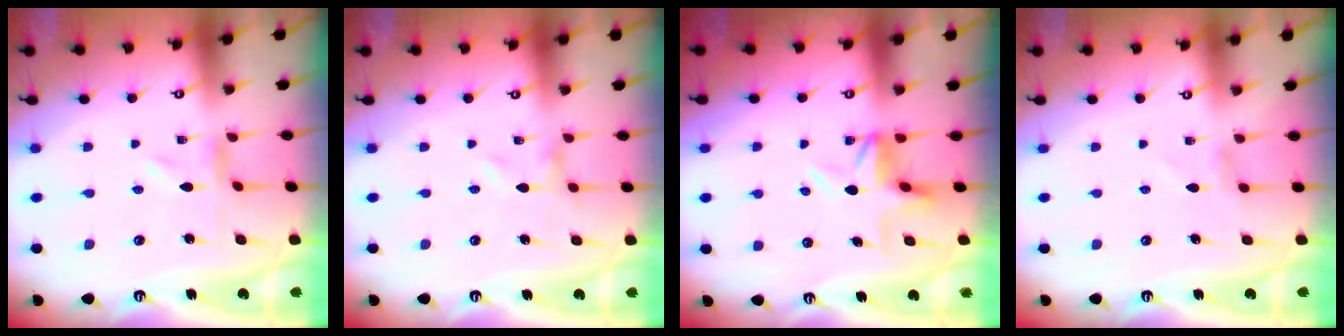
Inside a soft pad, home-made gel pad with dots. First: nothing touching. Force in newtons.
{"total": 0.0}
{"total": 4.4, "press": 3.9, "slide": 2.1}
{"total": 1.5, "press": 1.4, "slide": 0.3}